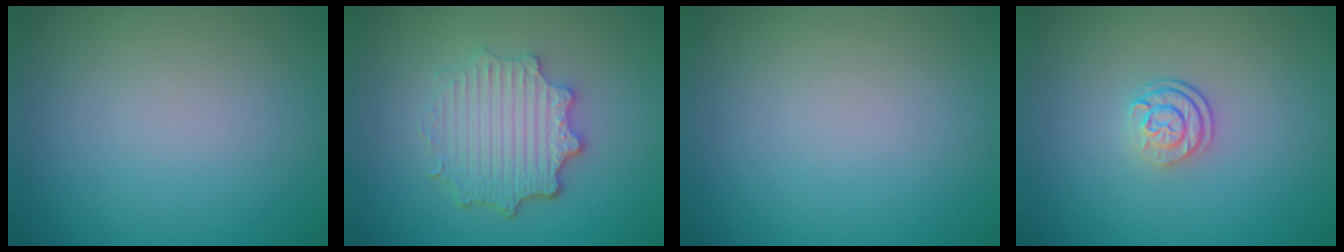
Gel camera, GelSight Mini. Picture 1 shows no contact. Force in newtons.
{"total": 4.8, "press": 3.7, "slide": 3.1}
{"total": 0.0}
{"total": 2.4, "press": 1.7, "slide": 1.7}